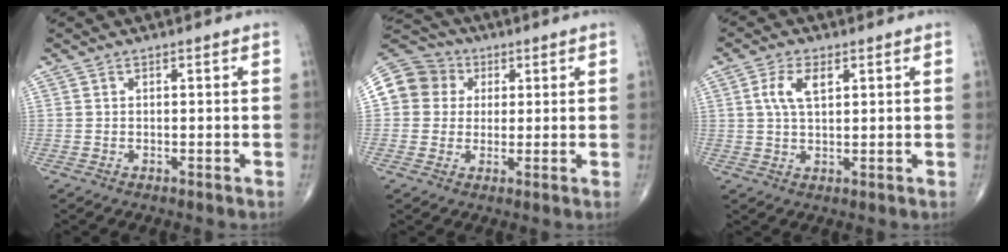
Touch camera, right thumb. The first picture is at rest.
{"total": 10.8, "force": [2.1, 10.0, 3.4], "torque": [-0.049, 0.023, 0.028]}
{"total": 5.3, "force": [1.7, 2.6, 4.2], "torque": [-0.089, 0.003, 0.034]}